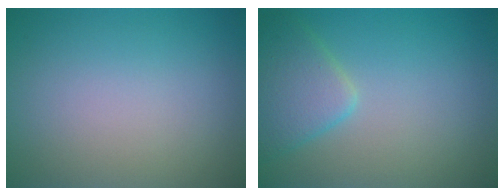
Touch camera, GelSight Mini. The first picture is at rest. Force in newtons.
{"total": 3.6, "press": 3.6, "slide": 0.3}